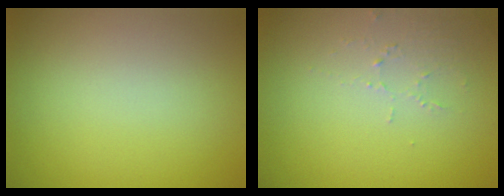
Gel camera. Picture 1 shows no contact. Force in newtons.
{"total": 1.5, "press": 1.5, "slide": 0.2}